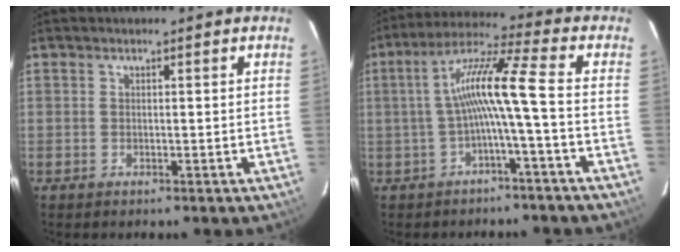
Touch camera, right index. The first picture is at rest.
{"total": 9.3, "force": [-1.9, -0.9, 9.1], "torque": [-0.188, 0.018, -0.031]}